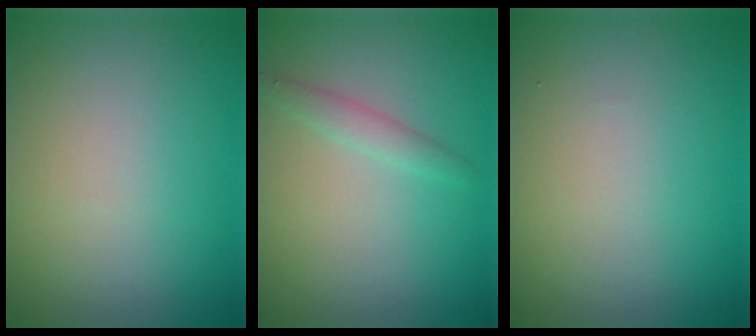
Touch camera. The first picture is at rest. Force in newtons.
{"total": 1.4, "press": 1.4, "slide": 0.0}
{"total": 0.0}